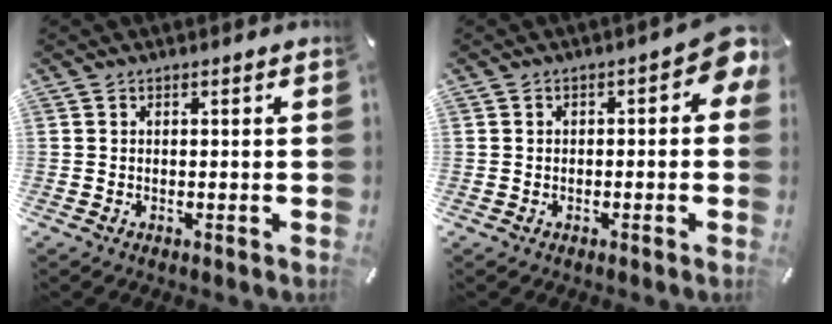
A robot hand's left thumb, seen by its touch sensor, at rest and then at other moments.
{"total": 4.6, "force": [-0.1, 2.7, 3.7], "torque": [-0.054, 0.009, -0.005]}